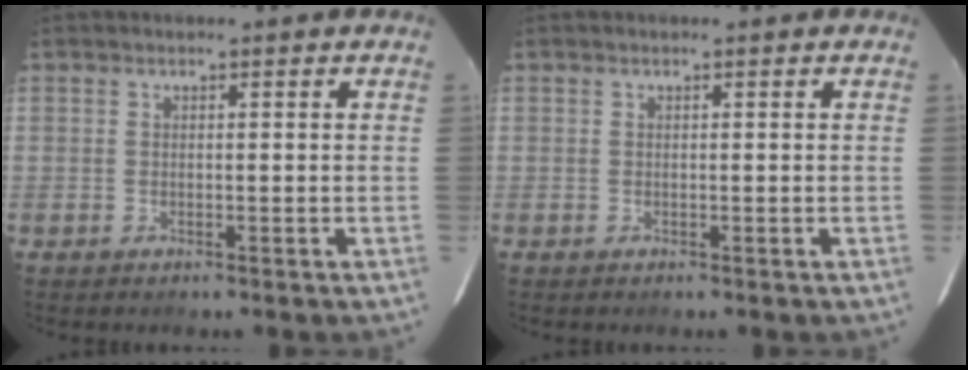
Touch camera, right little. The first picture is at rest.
{"total": 0.0}